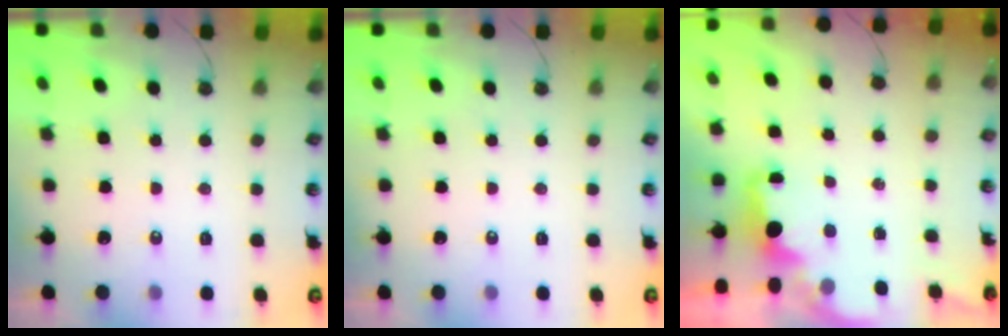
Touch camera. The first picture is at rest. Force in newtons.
{"total": 0.0}
{"total": 1.9, "press": 1.8, "slide": 0.8}